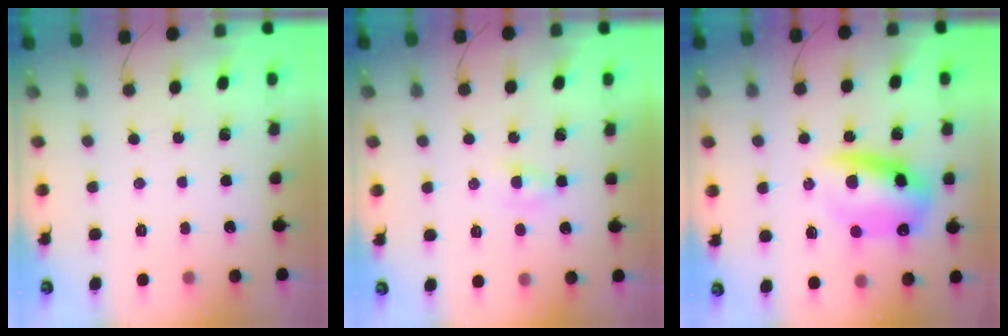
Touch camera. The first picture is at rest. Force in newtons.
{"total": 1.6, "press": 1.5, "slide": 0.6}
{"total": 13.1, "press": 12.7, "slide": 3.4}